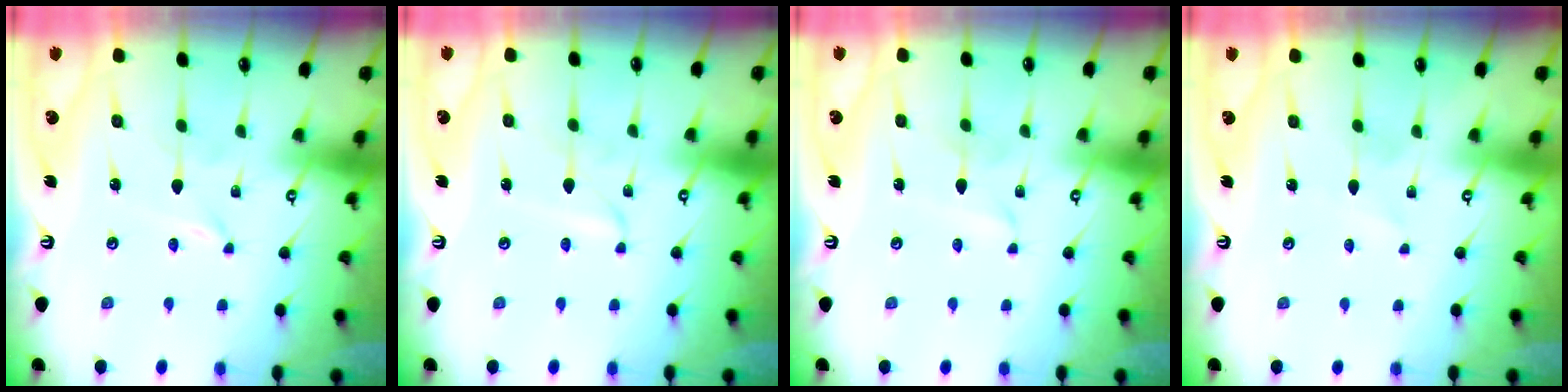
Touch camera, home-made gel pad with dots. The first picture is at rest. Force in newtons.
{"total": 1.9, "press": 1.9, "slide": 0.2}
{"total": 2.9, "press": 2.9, "slide": 0.3}
{"total": 1.4, "press": 1.4, "slide": 0.2}